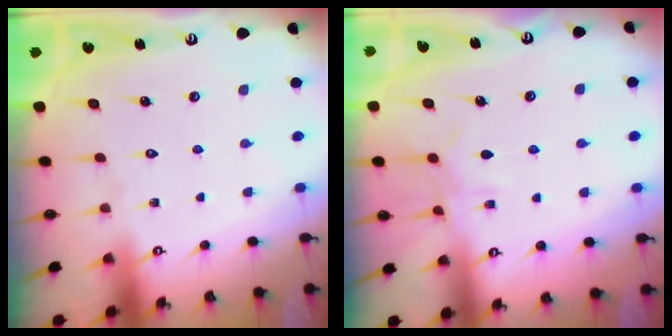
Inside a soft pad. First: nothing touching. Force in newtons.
{"total": 5.4, "press": 5.4, "slide": 0.6}